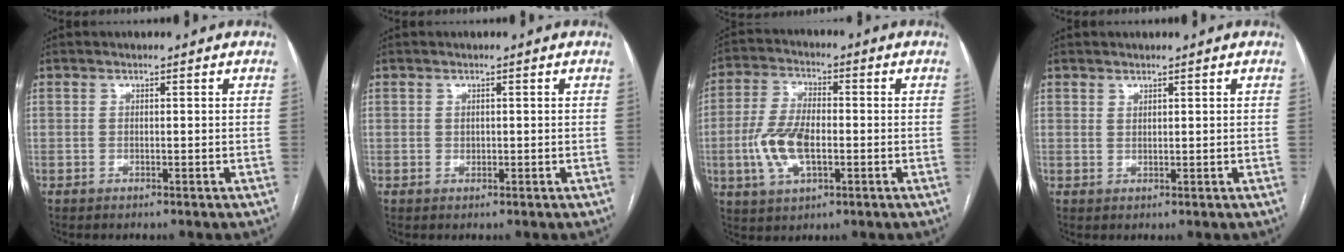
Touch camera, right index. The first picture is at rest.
{"total": 0.6, "force": [0.3, 0.5, 0.2], "torque": [-0.006, 0.002, 0.007]}
{"total": 9.4, "force": [-1.9, 4.2, 8.2], "torque": [-0.185, 0.007, -0.034]}
{"total": 0.7, "force": [0.6, 0.2, 0.2], "torque": [-0.001, -0.005, 0.012]}